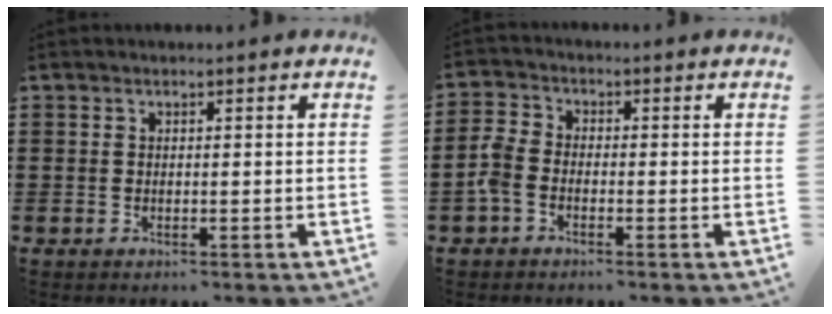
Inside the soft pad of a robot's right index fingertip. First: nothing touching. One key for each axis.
{"total": 3.3, "fx": -1.7, "fy": 1.9, "fz": 2.1, "tx": -0.067, "ty": -0.002, "tz": -0.041}